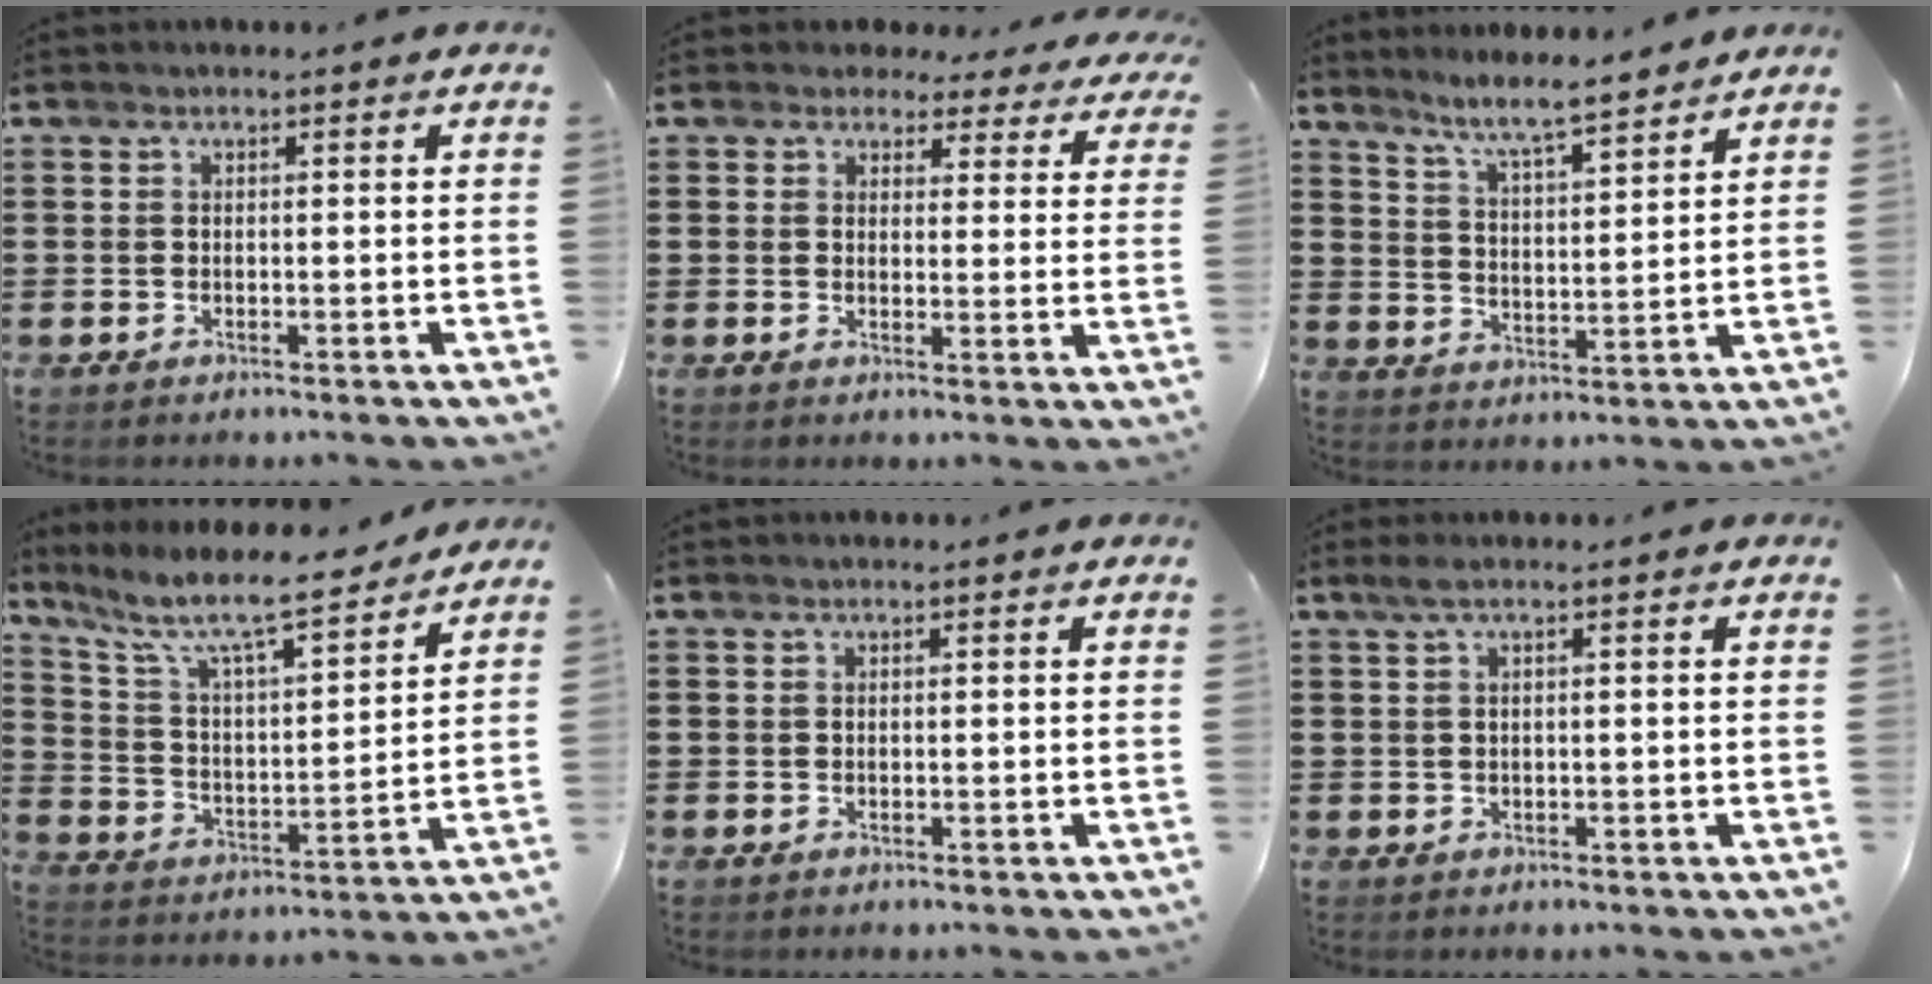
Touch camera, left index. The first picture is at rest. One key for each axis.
{"total": 3.2, "fx": 2.9, "fy": 1.2, "fz": 0.7, "tx": -0.022, "ty": -0.015, "tz": 0.050}
{"total": 6.0, "fx": 5.4, "fy": -0.3, "fz": 2.5, "tx": -0.068, "ty": -0.031, "tz": 0.093}
{"total": 9.4, "fx": 7.8, "fy": 0.9, "fz": 5.2, "tx": -0.132, "ty": -0.050, "tz": 0.128}
{"total": 0.0}
{"total": 1.5, "fx": 0.2, "fy": -0.1, "fz": 1.5, "tx": -0.025, "ty": -0.005, "tz": 0.004}